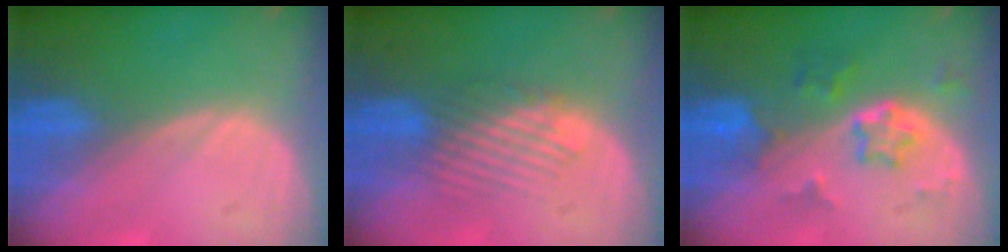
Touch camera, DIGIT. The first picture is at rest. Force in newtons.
{"total": 4.5, "press": 4.1, "slide": 1.9}
{"total": 5.8, "press": 5.2, "slide": 2.5}